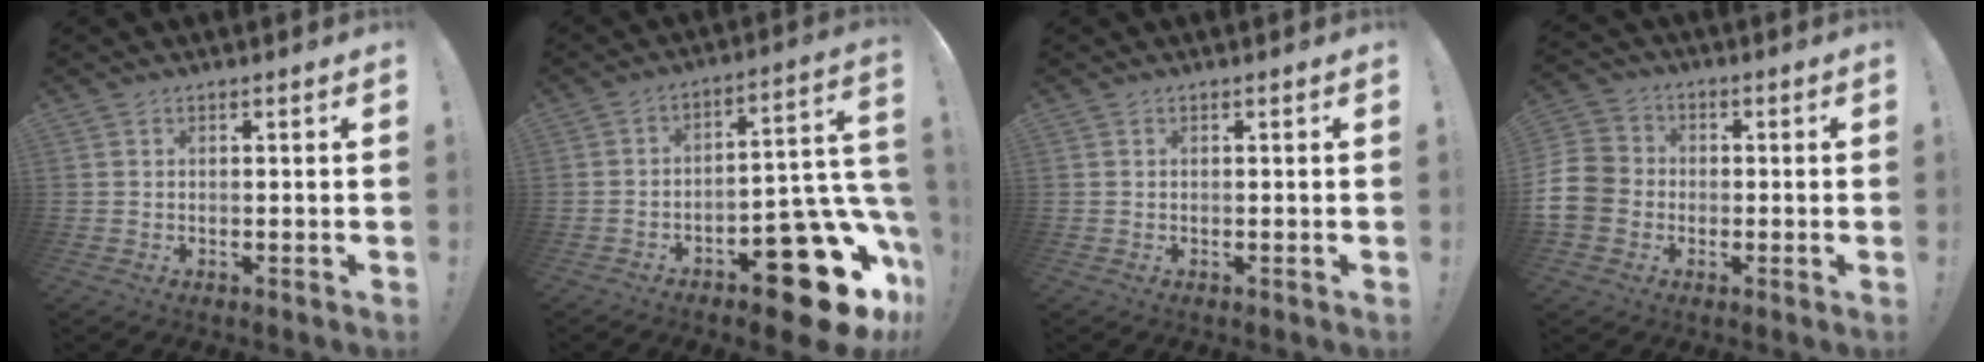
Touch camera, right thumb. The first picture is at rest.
{"total": 21.1, "force": [-11.6, 8.6, 15.4], "torque": [-0.142, 0.060, -0.177]}
{"total": 0.0}
{"total": 10.5, "force": [-2.1, 9.0, 4.9], "torque": [-0.104, 0.027, -0.033]}